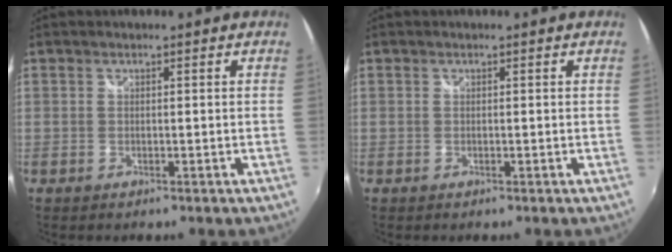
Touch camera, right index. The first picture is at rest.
{"total": 0.0}